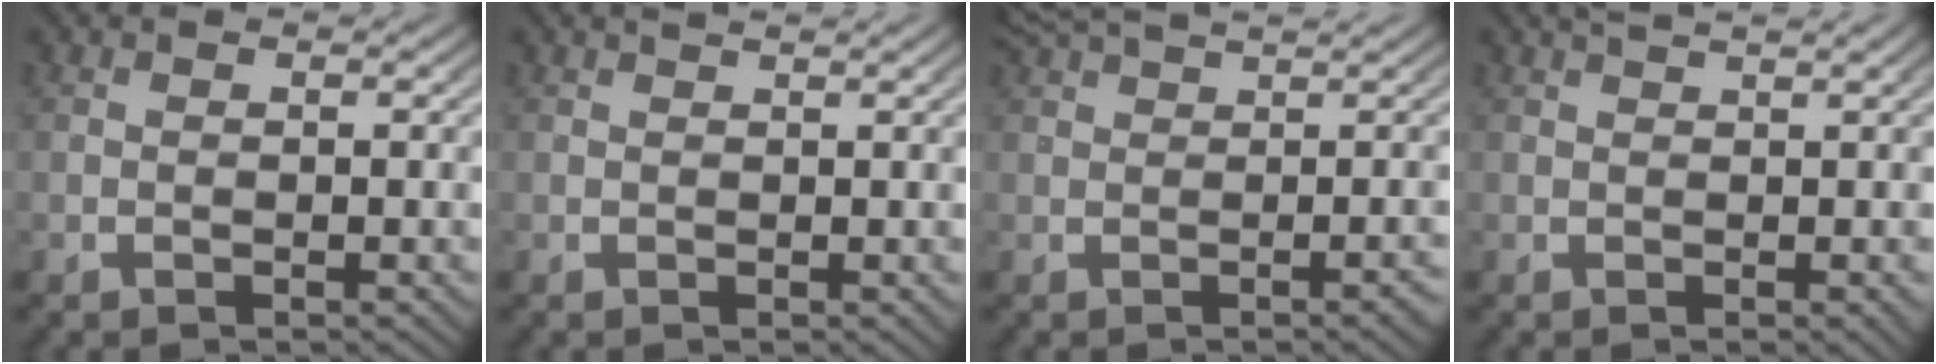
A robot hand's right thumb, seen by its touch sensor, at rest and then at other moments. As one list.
[{"total": 1.3, "force": [1.1, -0.1, 0.6], "torque": [-0.003, 0.002, 0.019]}, {"total": 2.6, "force": [1.7, 0.0, 2.0], "torque": [-0.030, 0.008, 0.032]}, {"total": 2.2, "force": [1.5, 0.0, 1.6], "torque": [-0.018, 0.003, 0.025]}]